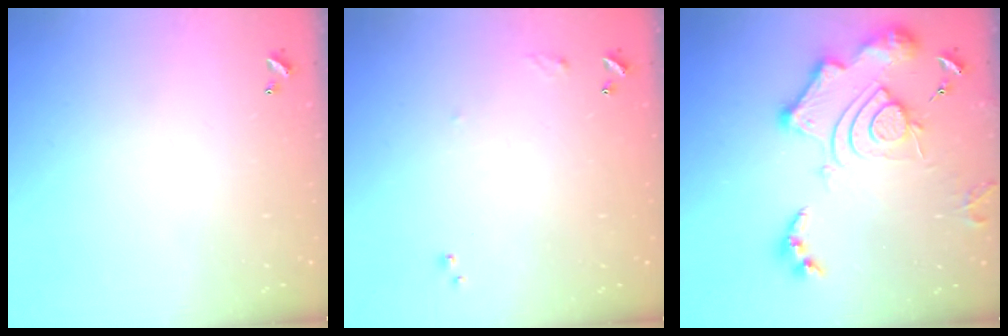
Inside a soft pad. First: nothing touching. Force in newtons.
{"total": 6.5, "press": 6.5, "slide": 0.7}
{"total": 18.3, "press": 18.2, "slide": 1.7}